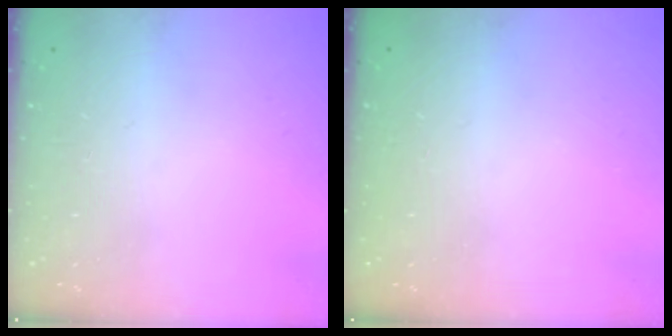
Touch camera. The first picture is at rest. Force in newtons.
{"total": 0.0}